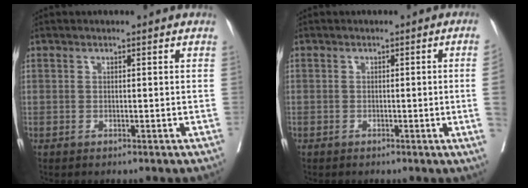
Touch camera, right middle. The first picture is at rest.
{"total": 3.3, "force": [-0.4, -1.3, 3.0], "torque": [-0.036, -0.004, -0.005]}